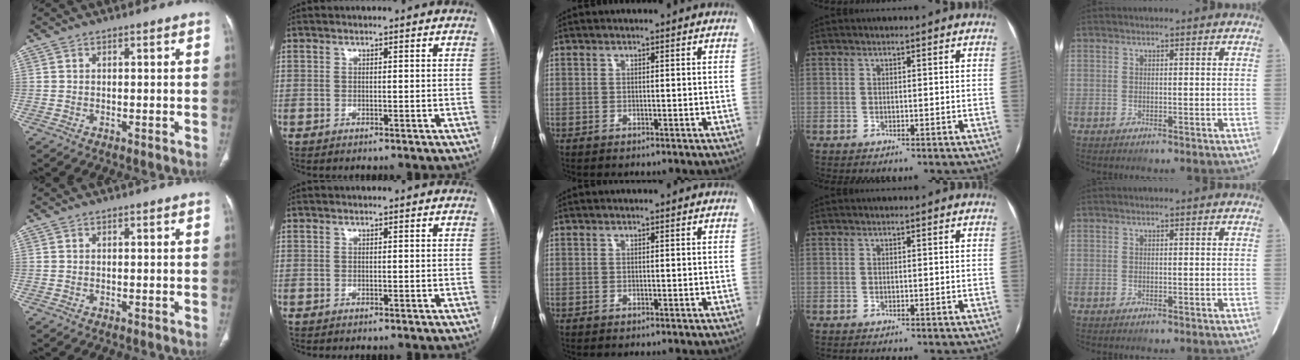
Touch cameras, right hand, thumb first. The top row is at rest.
{}